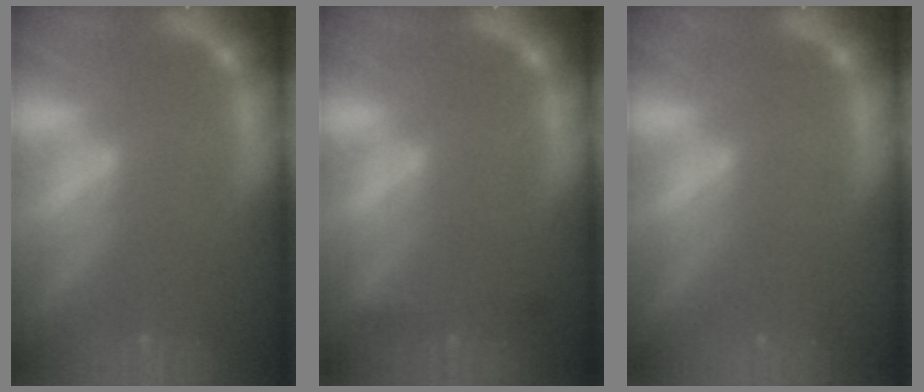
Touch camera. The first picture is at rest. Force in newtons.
{"total": 1.9}
{"total": 0.0}